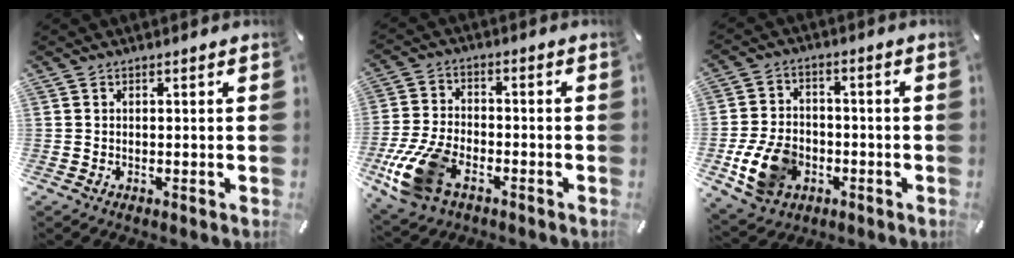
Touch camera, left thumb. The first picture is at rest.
{"total": 13.8, "force": [-6.7, 8.1, 9.0], "torque": [-0.193, 0.022, -0.118]}
{"total": 12.0, "force": [-3.8, 8.9, 7.1], "torque": [-0.158, 0.012, -0.066]}